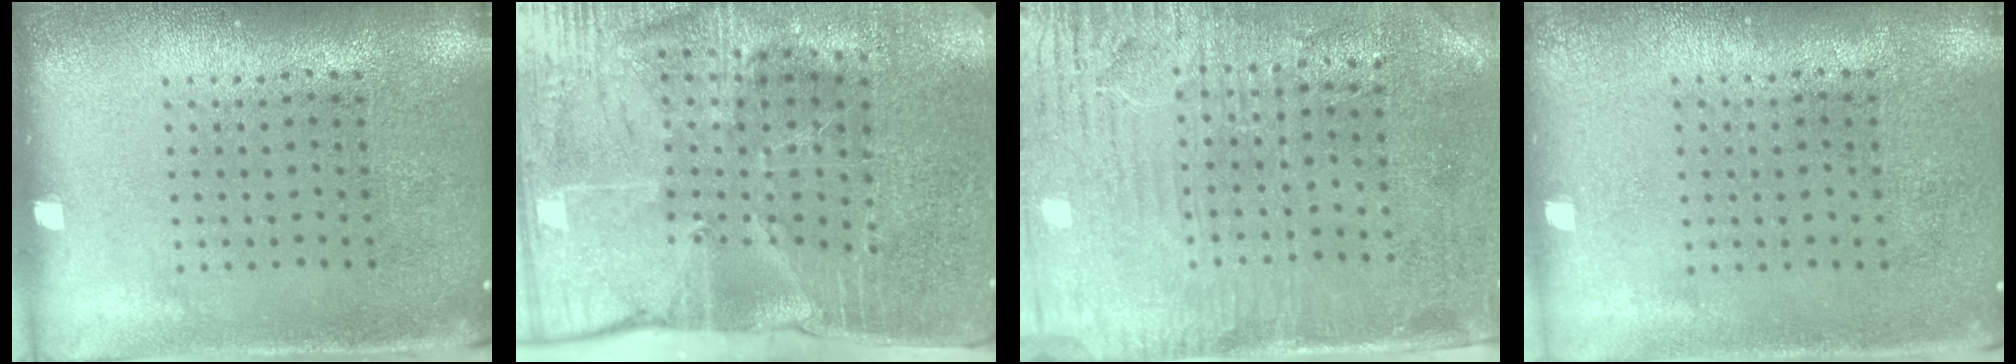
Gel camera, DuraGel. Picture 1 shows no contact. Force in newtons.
{"total": 4.2, "press": 3.8, "slide": 1.9}
{"total": 3.3, "press": 2.7, "slide": 1.8}
{"total": 0.0}